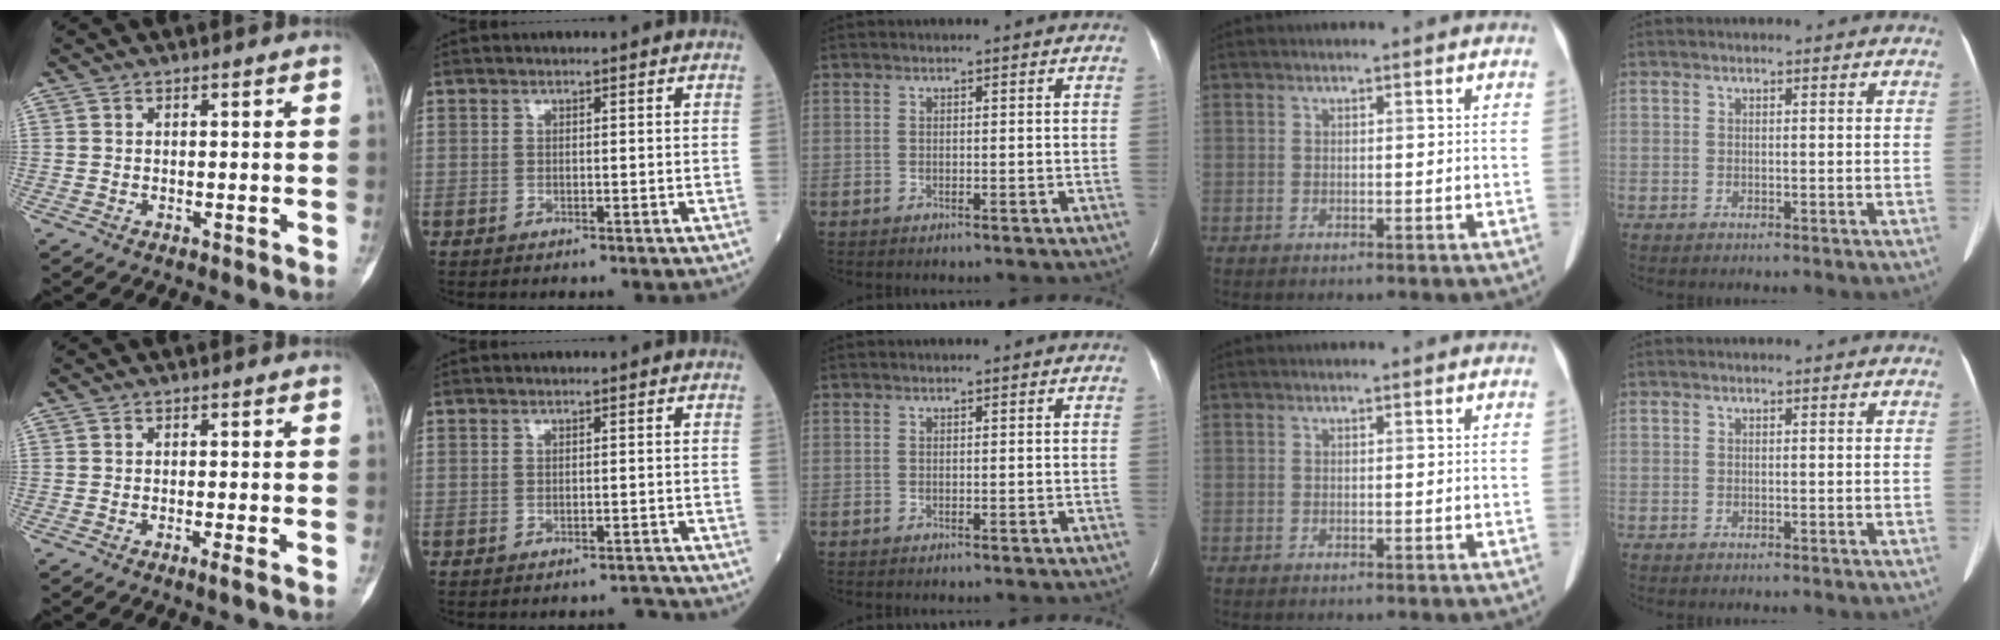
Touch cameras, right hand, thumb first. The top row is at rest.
{"thumb": {"total": 0.8, "force": [-0.4, -0.2, 0.7], "torque": [-0.019, -0.004, -0.009]}, "index": {"total": 0.9, "force": [-0.9, 0.0, -0.1], "torque": [0.006, -0.004, -0.009]}}